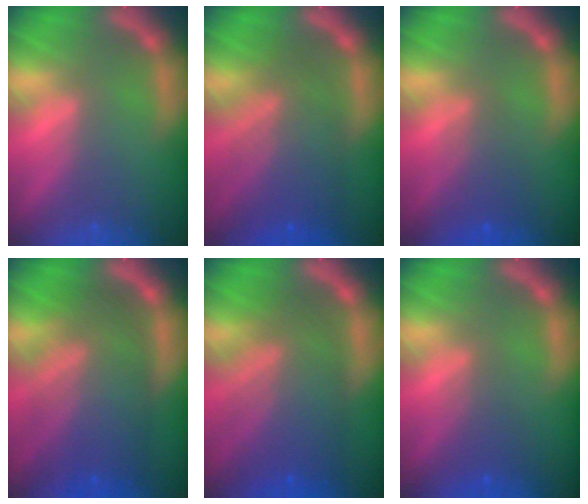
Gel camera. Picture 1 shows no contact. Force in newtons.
{"total": 8.0}
{"total": 3.0}
{"total": 10.0}
{"total": 9.0}
{"total": 2.4}